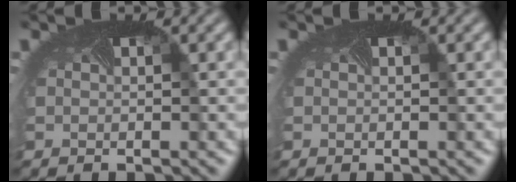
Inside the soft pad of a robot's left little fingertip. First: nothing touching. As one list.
[{"total": 0.0}]